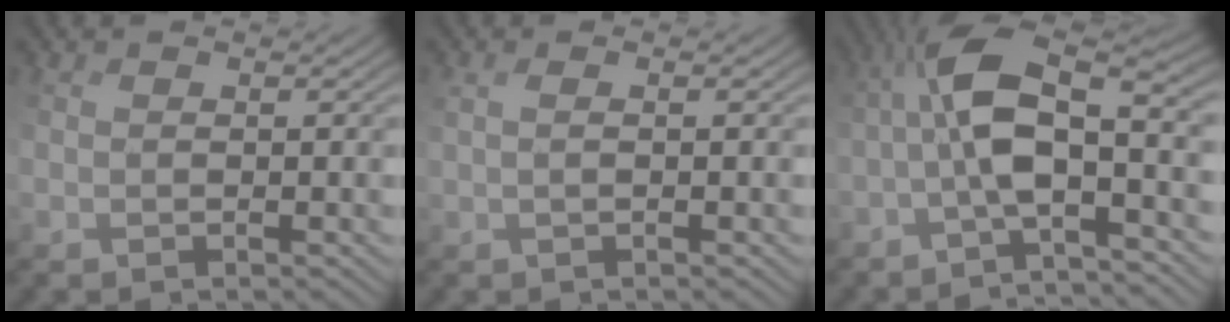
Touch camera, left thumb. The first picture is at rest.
{"total": 1.3, "force": [0.5, -1.2, -0.1], "torque": [0.012, 0.008, 0.013]}
{"total": 7.8, "force": [-1.5, 1.3, 7.6], "torque": [-0.126, 0.025, -0.039]}